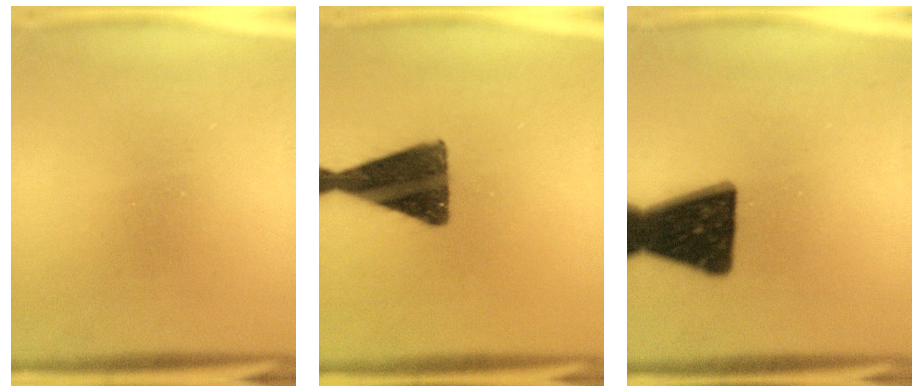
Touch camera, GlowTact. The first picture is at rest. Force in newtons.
{"total": 14.2}
{"total": 16.7}